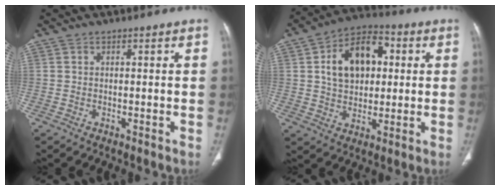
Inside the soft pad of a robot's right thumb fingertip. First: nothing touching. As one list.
[{"total": 14.2, "force": [2.9, 9.6, 10.1], "torque": [-0.133, 0.012, 0.042]}]